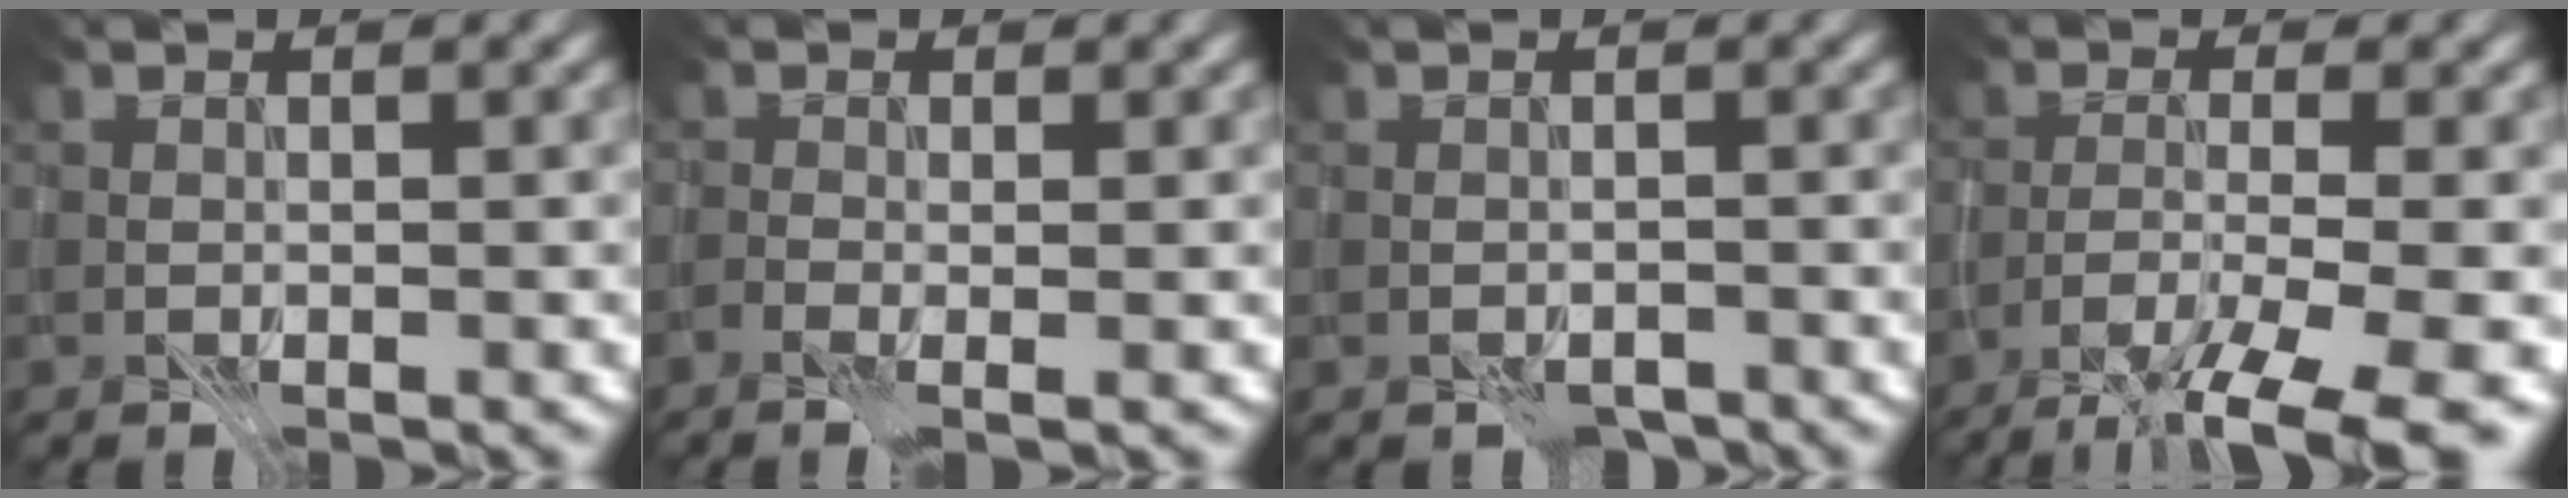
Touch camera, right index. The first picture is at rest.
{"total": 2.2, "force": [-0.7, 0.9, 1.9], "torque": [-0.018, 0.007, -0.015]}
{"total": 1.4, "force": [-1.1, 0.8, 0.5], "torque": [-0.006, 0.002, -0.017]}
{"total": 8.6, "force": [-5.8, 1.8, 6.1], "torque": [-0.101, -0.002, -0.097]}